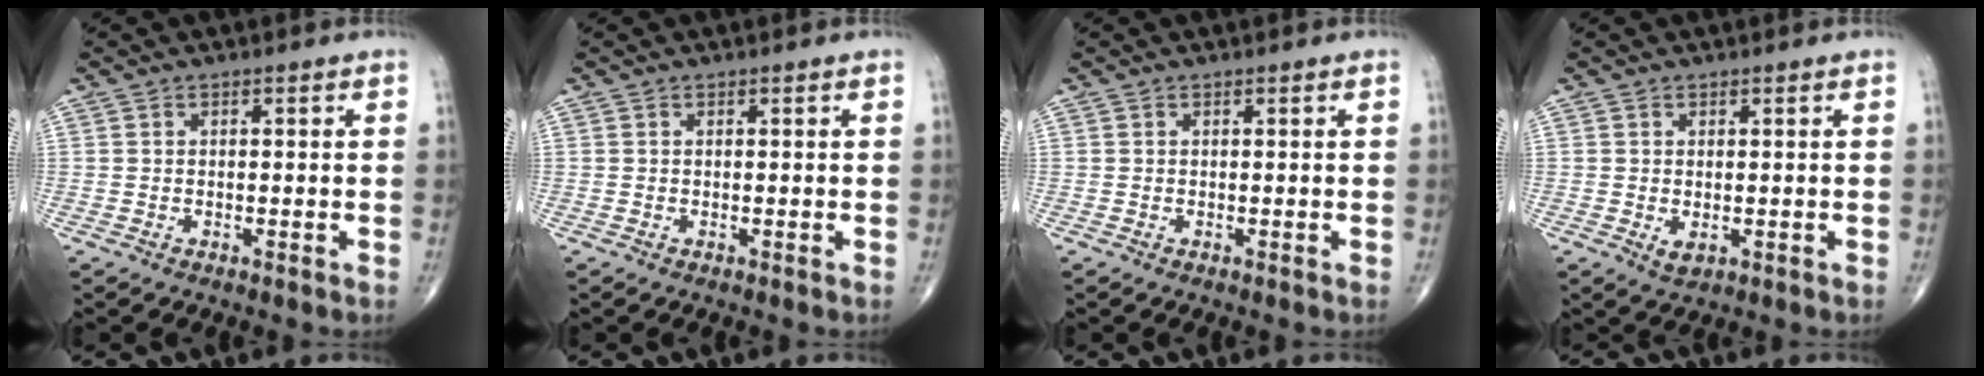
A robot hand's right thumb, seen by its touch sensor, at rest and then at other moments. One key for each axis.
{"total": 0.0}
{"total": 0.0}
{"total": 1.9, "fx": -0.2, "fy": 1.1, "fz": 1.5, "tx": -0.019, "ty": -0.002, "tz": 0.003}